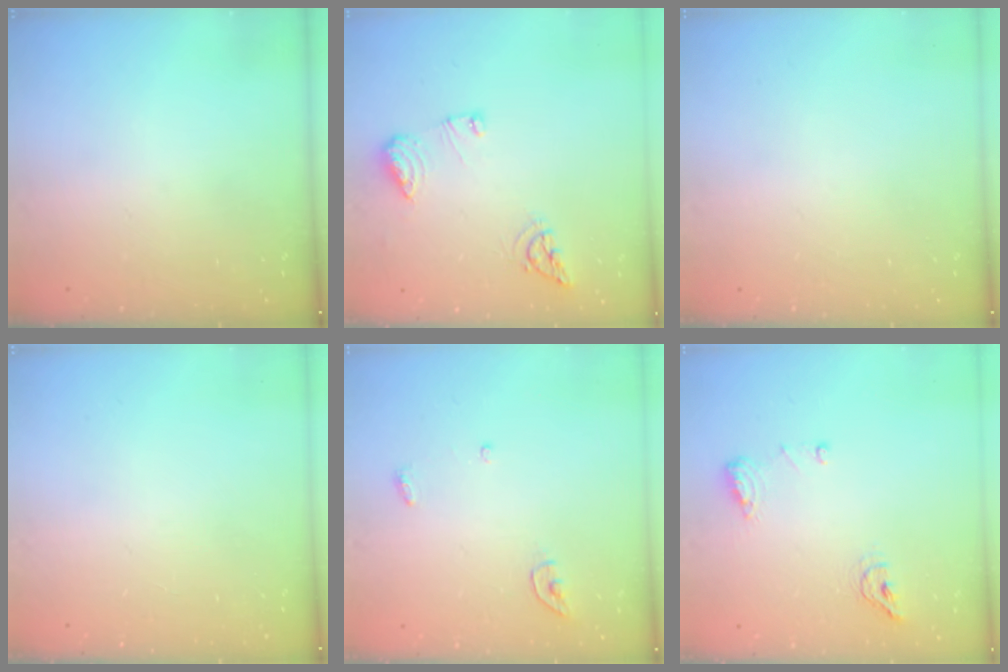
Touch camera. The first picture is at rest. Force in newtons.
{"total": 9.7, "press": 9.6, "slide": 1.1}
{"total": 0.0}
{"total": 0.0}
{"total": 3.8, "press": 3.7, "slide": 0.3}
{"total": 8.2, "press": 8.1, "slide": 1.5}